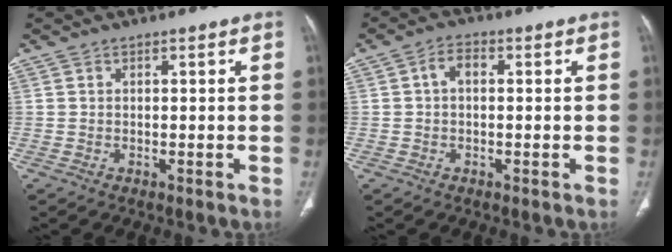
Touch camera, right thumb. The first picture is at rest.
{"total": 3.3, "force": [0.3, 2.0, 2.6], "torque": [-0.042, 0.013, 0.001]}